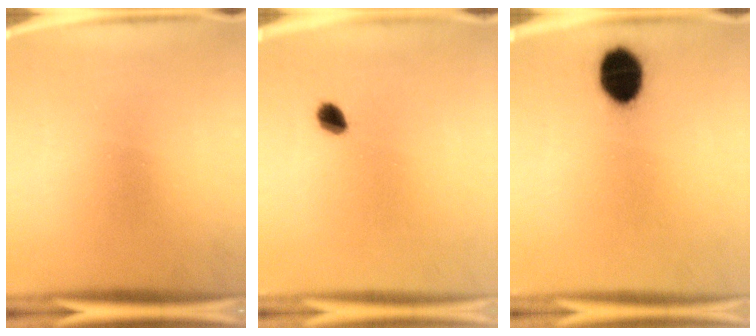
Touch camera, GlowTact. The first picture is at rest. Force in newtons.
{"total": 2.9}
{"total": 10.4}